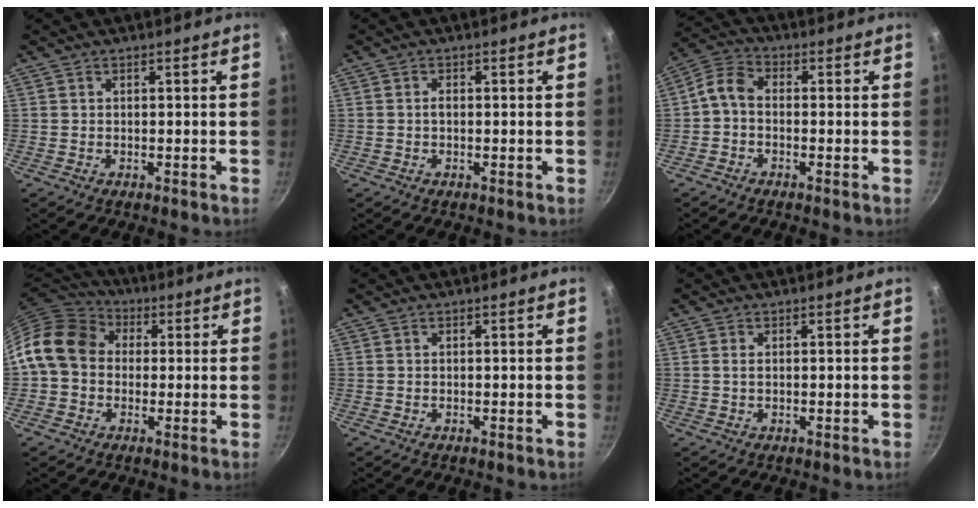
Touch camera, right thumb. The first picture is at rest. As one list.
[{"total": 0.9, "force": [-0.2, 0.5, 0.7], "torque": [-0.013, 0.004, -0.004]}, {"total": 4.8, "force": [-1.2, 3.4, 3.2], "torque": [-0.068, 0.033, -0.038]}, {"total": 13.0, "force": [1.3, 10.6, 7.4], "torque": [-0.106, 0.029, 0.005]}, {"total": 0.0}, {"total": 1.0, "force": [0.2, 0.6, 0.8], "torque": [-0.016, 0.001, 0.002]}]